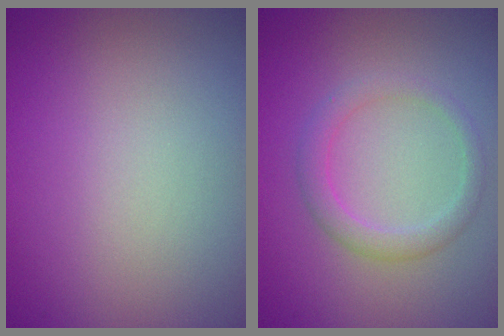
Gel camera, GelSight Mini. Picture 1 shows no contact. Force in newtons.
{"total": 2.2, "press": 2.2, "slide": 0.1}